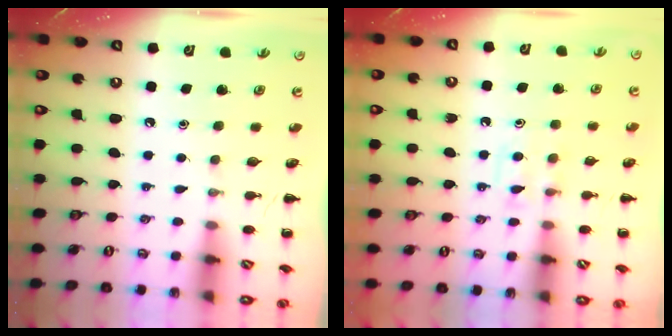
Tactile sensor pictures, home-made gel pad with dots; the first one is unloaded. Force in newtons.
{"total": 5.7, "press": 5.4, "slide": 1.9}